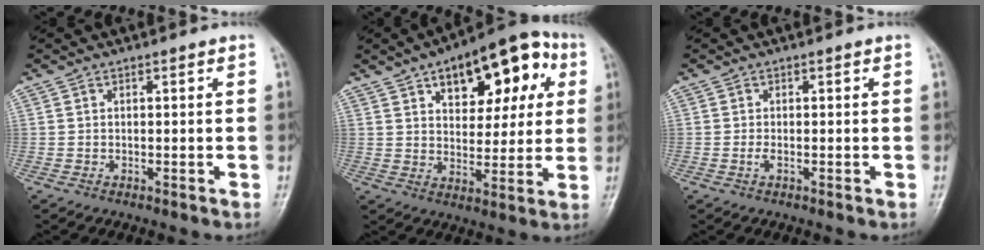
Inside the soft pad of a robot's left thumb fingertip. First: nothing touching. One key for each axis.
{"total": 18.7, "fx": 7.6, "fy": 9.8, "fz": 14.1, "tx": -0.142, "ty": 0.000, "tz": 0.106}
{"total": 1.2, "fx": -0.2, "fy": 0.4, "fz": 1.1, "tx": -0.026, "ty": 0.005, "tz": -0.005}